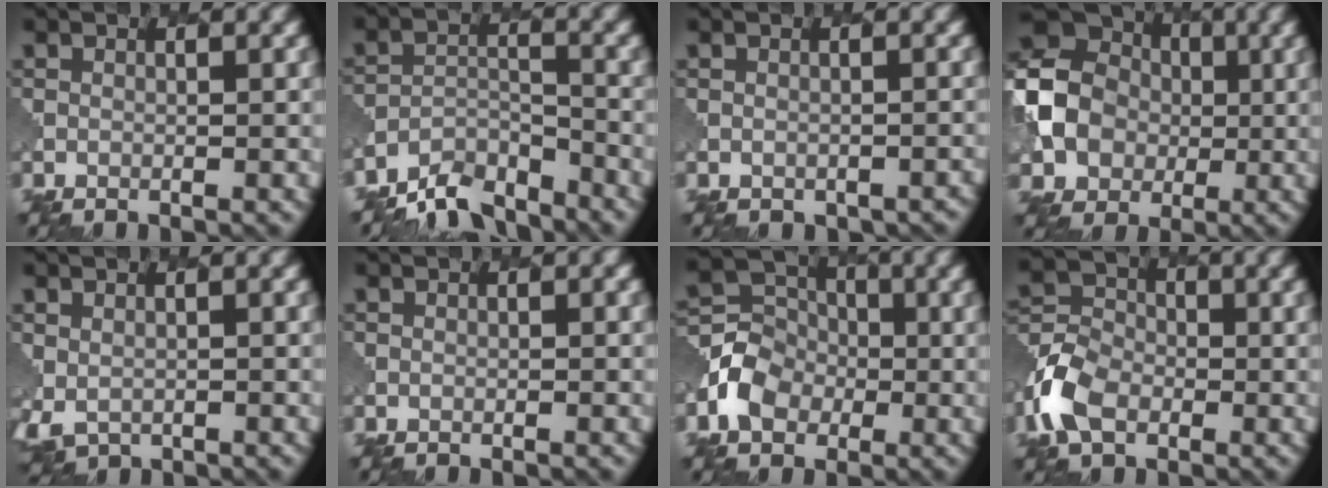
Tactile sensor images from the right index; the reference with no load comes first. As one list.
[{"total": 6.1, "force": [-5.6, 1.9, 1.5], "torque": [-0.023, -0.012, -0.104]}, {"total": 1.5, "force": [-1.2, 0.9, 0.1], "torque": [-0.006, -0.004, -0.007]}, {"total": 10.7, "force": [-0.2, 9.5, 5.0], "torque": [-0.116, -0.002, -0.033]}, {"total": 2.0, "force": [-0.2, 1.7, 1.1], "torque": [-0.021, -0.012, 0.009]}, {"total": 0.0}, {"total": 4.4, "force": [-1.5, 3.8, 1.6], "torque": [-0.034, 0.003, -0.038]}, {"total": 6.0, "force": [-2.5, 4.3, 3.3], "torque": [-0.082, 0.001, -0.057]}]